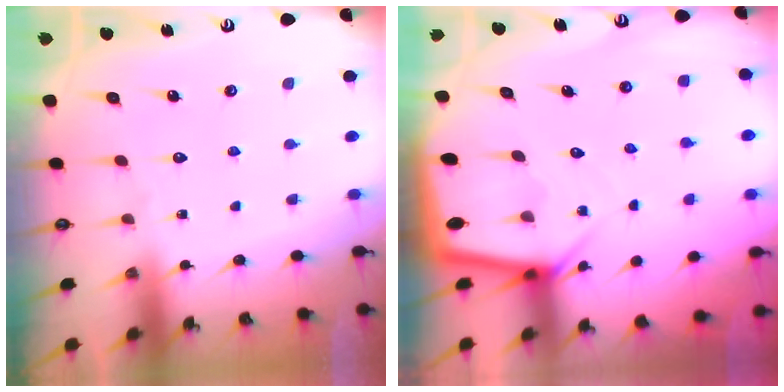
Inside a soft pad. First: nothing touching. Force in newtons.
{"total": 4.7, "press": 4.6, "slide": 0.4}